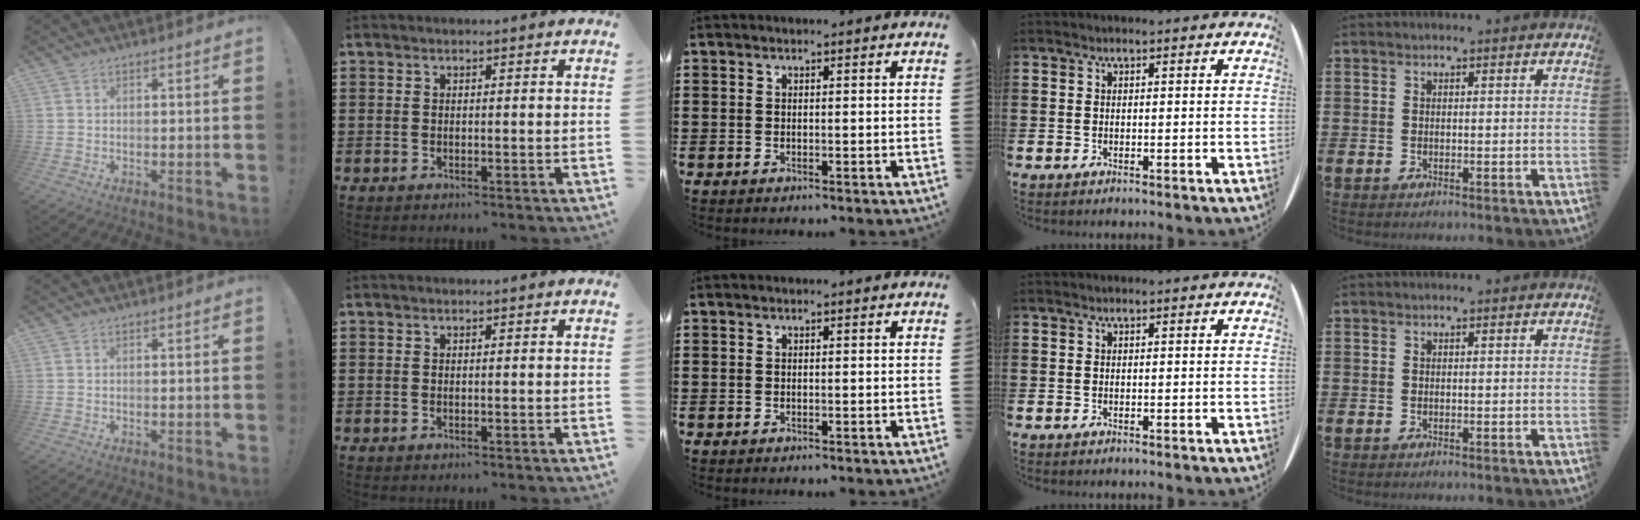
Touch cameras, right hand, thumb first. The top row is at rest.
{}